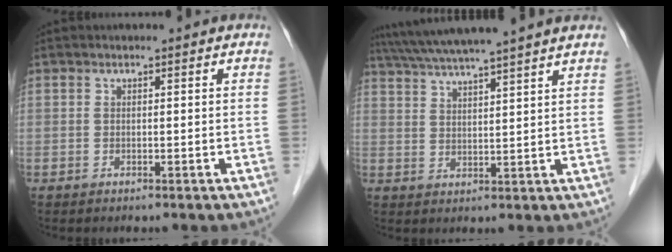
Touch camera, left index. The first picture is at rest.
{"total": 14.0, "force": [12.2, -1.1, 6.7], "torque": [-0.119, 0.023, 0.176]}